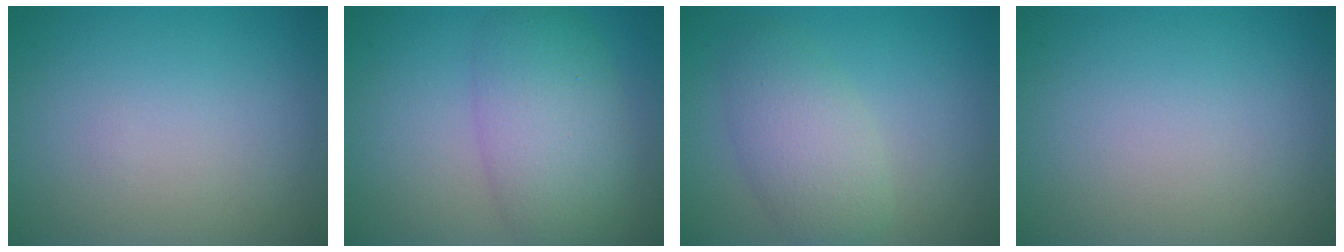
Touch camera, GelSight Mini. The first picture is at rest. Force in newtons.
{"total": 6.5, "press": 6.5, "slide": 0.2}
{"total": 4.2, "press": 4.2, "slide": 0.1}
{"total": 0.0}